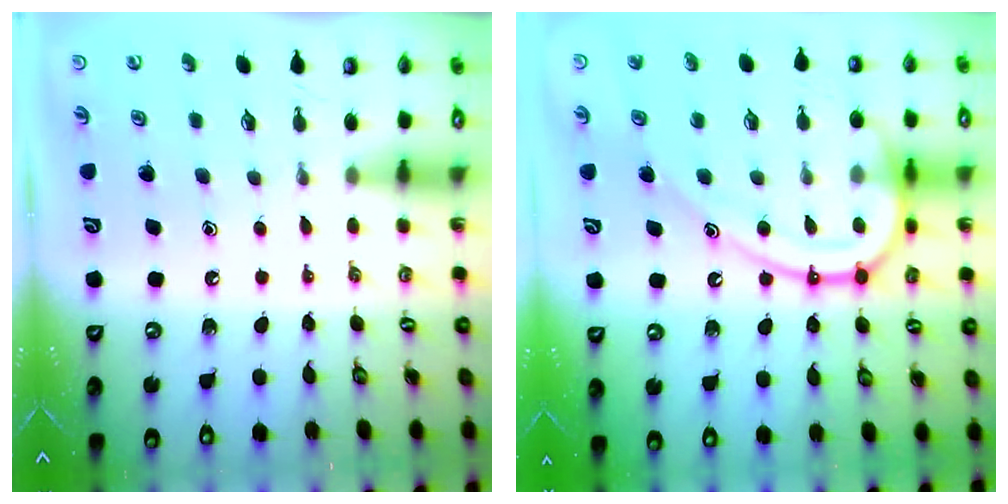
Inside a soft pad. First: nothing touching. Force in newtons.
{"total": 17.9, "press": 17.8, "slide": 2.1}